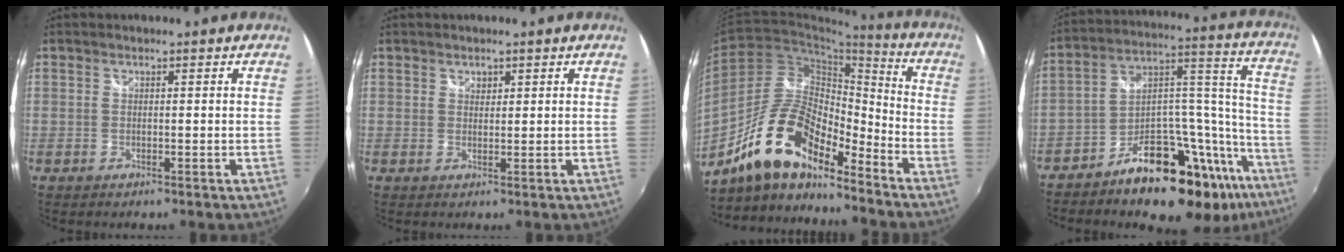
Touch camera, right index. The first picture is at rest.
{"total": 1.1, "force": [0.8, 0.9, 0.1], "torque": [0.002, 0.002, 0.012]}
{"total": 16.8, "force": [-12.5, 5.6, 9.8], "torque": [-0.188, 0.004, -0.236]}
{"total": 25.9, "force": [-18.5, 10.0, 15.2], "torque": [-0.164, 0.051, -0.266]}